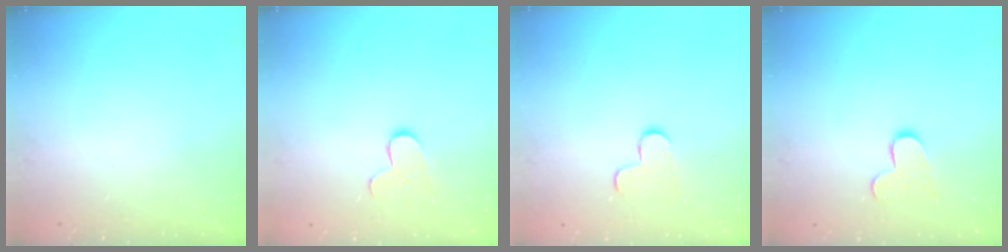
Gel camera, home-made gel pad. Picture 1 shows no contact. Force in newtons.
{"total": 6.9, "press": 6.9, "slide": 0.2}
{"total": 6.1, "press": 6.1, "slide": 0.6}
{"total": 8.0, "press": 8.0, "slide": 0.6}